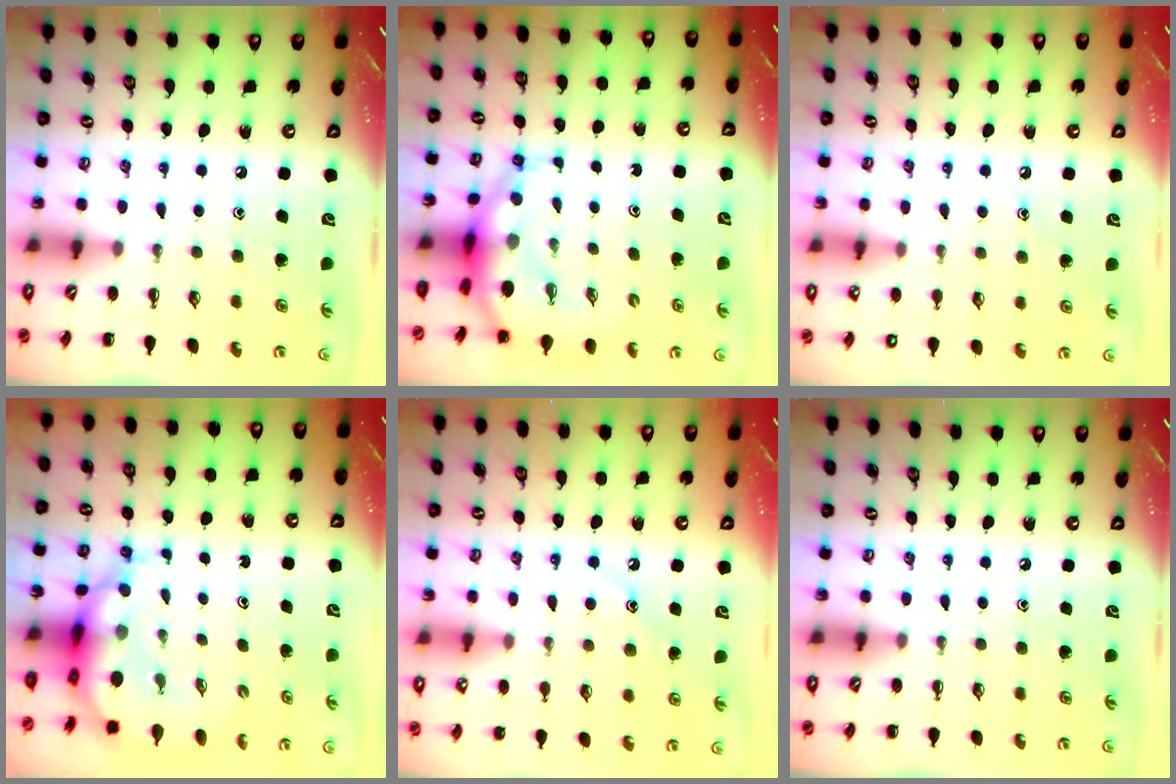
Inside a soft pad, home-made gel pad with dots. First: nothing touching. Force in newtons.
{"total": 6.8, "press": 6.6, "slide": 1.7}
{"total": 6.9, "press": 6.8, "slide": 1.4}
{"total": 8.3, "press": 8.1, "slide": 2.0}
{"total": 9.2, "press": 9.1, "slide": 1.5}
{"total": 0.0}